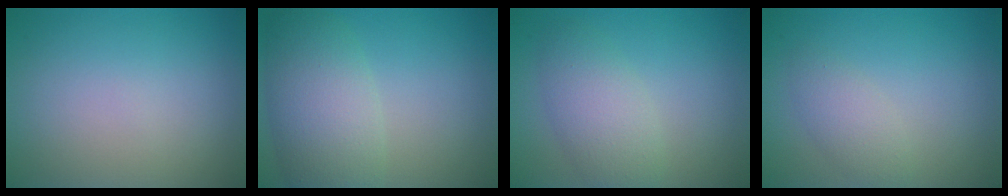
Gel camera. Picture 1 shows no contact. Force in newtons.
{"total": 6.4, "press": 6.4, "slide": 0.3}
{"total": 3.8, "press": 3.8, "slide": 0.1}
{"total": 2.1, "press": 2.1, "slide": 0.1}